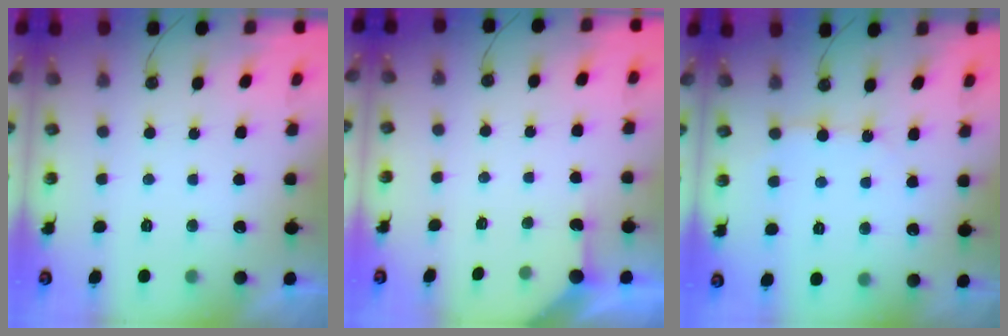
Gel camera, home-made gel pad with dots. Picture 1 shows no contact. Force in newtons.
{"total": 2.4, "press": 2.4, "slide": 0.3}
{"total": 4.1, "press": 4.1, "slide": 0.2}